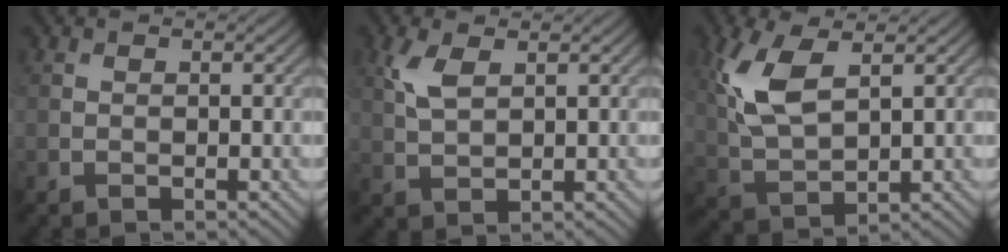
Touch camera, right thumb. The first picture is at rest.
{"total": 3.8, "force": [1.7, 1.7, 2.9], "torque": [-0.076, 0.004, 0.038]}
{"total": 8.8, "force": [3.1, 4.1, 7.1], "torque": [-0.177, 0.006, 0.061]}